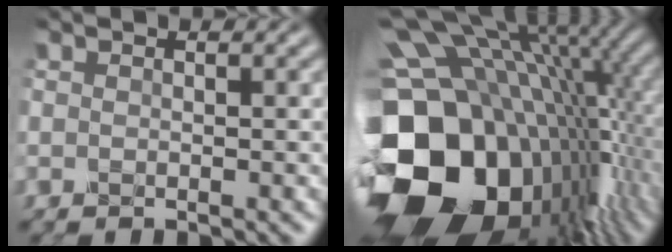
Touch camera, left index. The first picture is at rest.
{"total": 20.1, "force": [-3.5, 13.9, 14.1], "torque": [-0.272, -0.025, -0.037]}